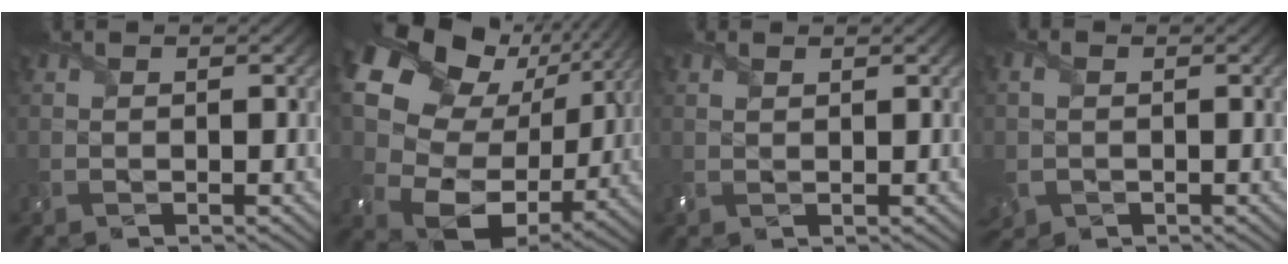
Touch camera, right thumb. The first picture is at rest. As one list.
[{"total": 21.9, "force": [6.7, 16.5, 12.9], "torque": [-0.305, 0.017, 0.140]}, {"total": 0.9, "force": [0.6, 0.4, 0.5], "torque": [-0.019, 0.001, 0.013]}, {"total": 3.6, "force": [-0.5, 3.0, 1.9], "torque": [-0.062, -0.014, -0.006]}]